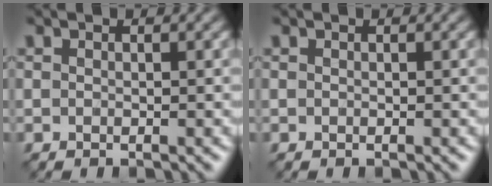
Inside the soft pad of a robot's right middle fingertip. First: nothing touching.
{"total": 0.0}